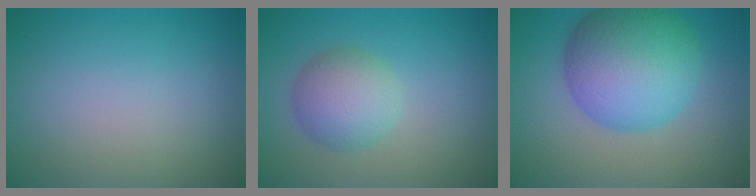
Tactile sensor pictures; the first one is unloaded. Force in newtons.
{"total": 4.0, "press": 4.0, "slide": 0.1}
{"total": 10.0, "press": 10.0, "slide": 0.3}